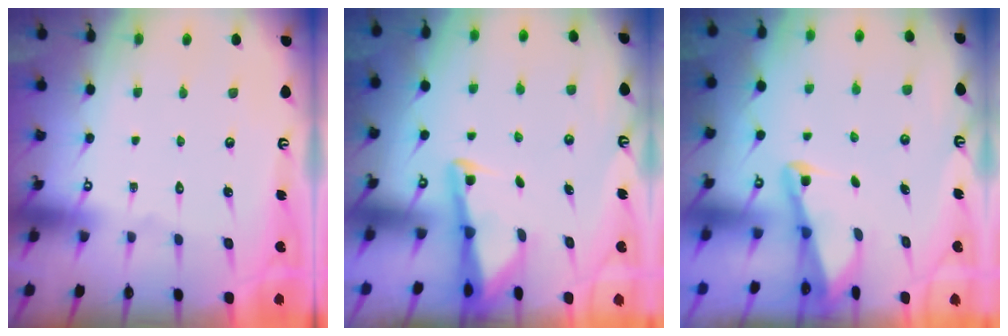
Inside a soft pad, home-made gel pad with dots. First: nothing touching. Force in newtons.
{"total": 3.0, "press": 3.0, "slide": 0.3}
{"total": 2.0, "press": 2.0, "slide": 0.4}